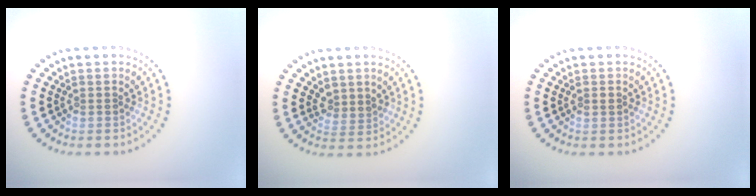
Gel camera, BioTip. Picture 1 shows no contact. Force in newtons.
{"total": 1.7, "press": 1.3, "slide": 1.0}
{"total": 0.8, "press": 0.8, "slide": 0.1}